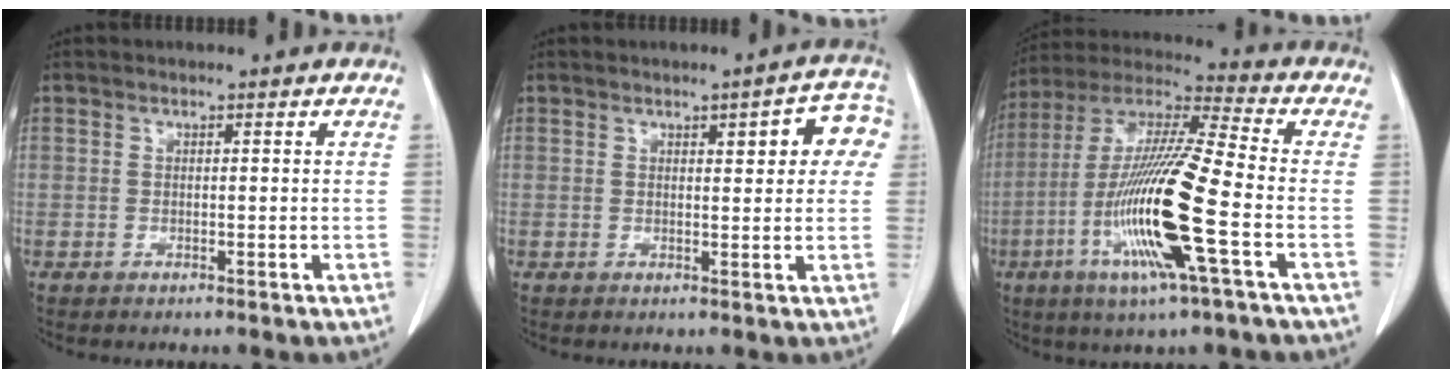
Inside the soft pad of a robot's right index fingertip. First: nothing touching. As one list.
[{"total": 6.7, "force": [2.4, 2.1, 5.9], "torque": [-0.058, 0.018, 0.022]}, {"total": 18.6, "force": [-5.5, 0.6, 17.8], "torque": [-0.365, -0.019, -0.110]}]